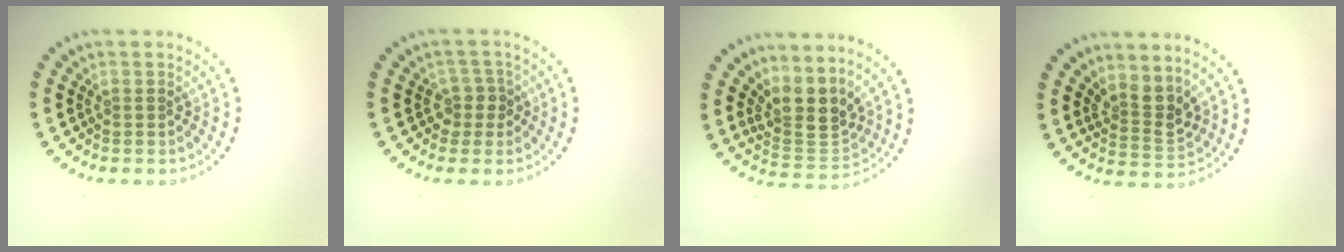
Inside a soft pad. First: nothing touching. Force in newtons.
{"total": 1.9, "press": 1.5, "slide": 1.1}
{"total": 3.9, "press": 3.0, "slide": 2.5}
{"total": 2.8, "press": 2.0, "slide": 1.9}